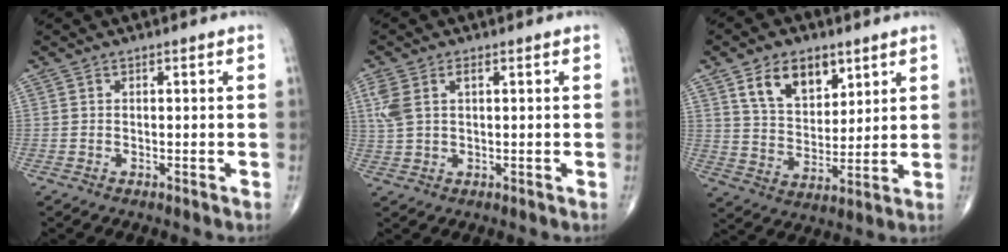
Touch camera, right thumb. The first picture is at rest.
{"total": 5.3, "force": [1.7, 2.7, 4.3], "torque": [-0.117, 0.016, 0.039]}
{"total": 11.7, "force": [6.2, 7.1, 7.0], "torque": [-0.092, -0.034, 0.117]}